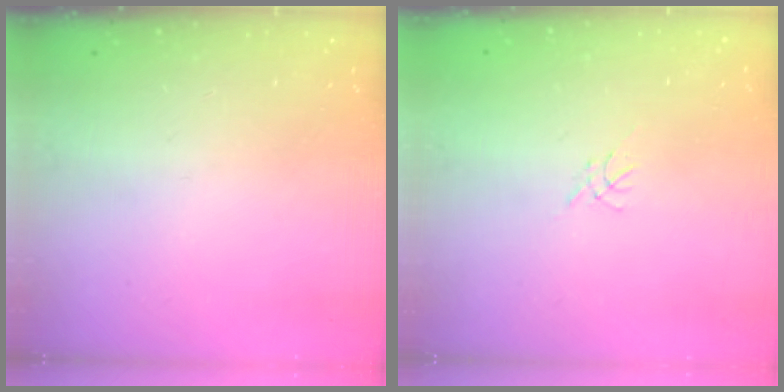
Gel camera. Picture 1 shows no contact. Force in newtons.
{"total": 0.0}